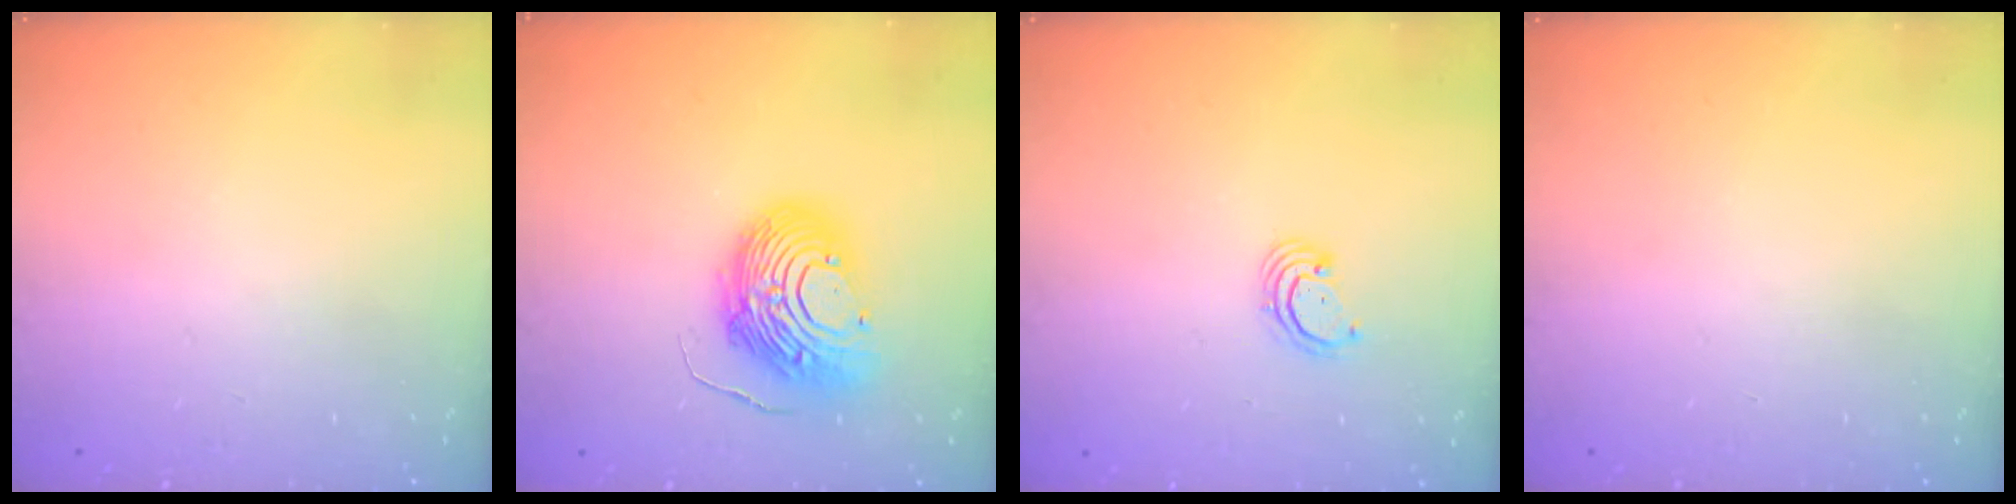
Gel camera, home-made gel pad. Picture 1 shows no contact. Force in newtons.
{"total": 13.8, "press": 13.7, "slide": 1.3}
{"total": 2.5, "press": 2.5, "slide": 0.3}
{"total": 0.0}